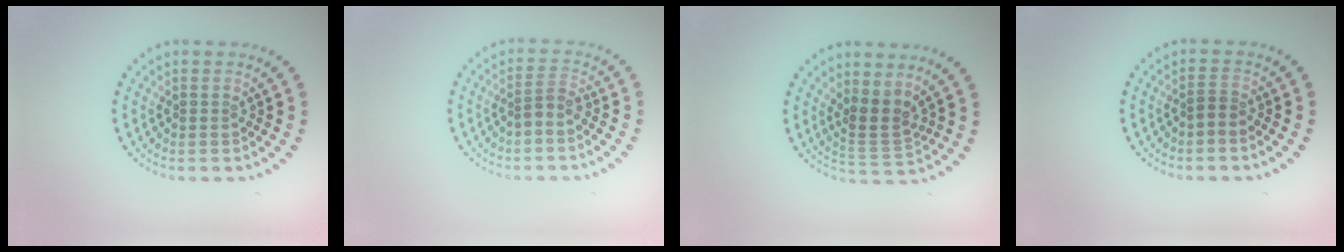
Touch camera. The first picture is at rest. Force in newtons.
{"total": 1.7, "press": 1.2, "slide": 1.2}
{"total": 2.8, "press": 2.1, "slide": 1.8}
{"total": 1.3, "press": 0.9, "slide": 0.9}